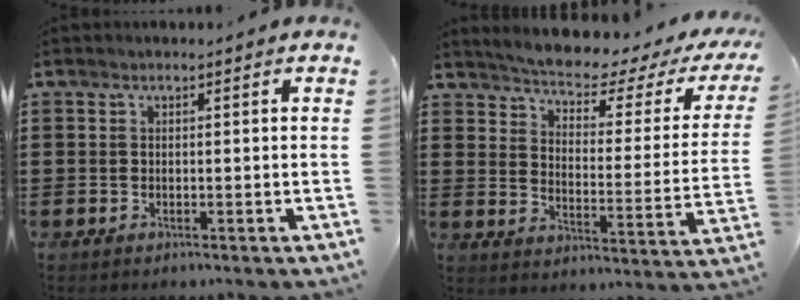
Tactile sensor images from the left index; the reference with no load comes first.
{"total": 3.4, "force": [3.0, 0.1, 1.6], "torque": [-0.053, -0.030, 0.041]}